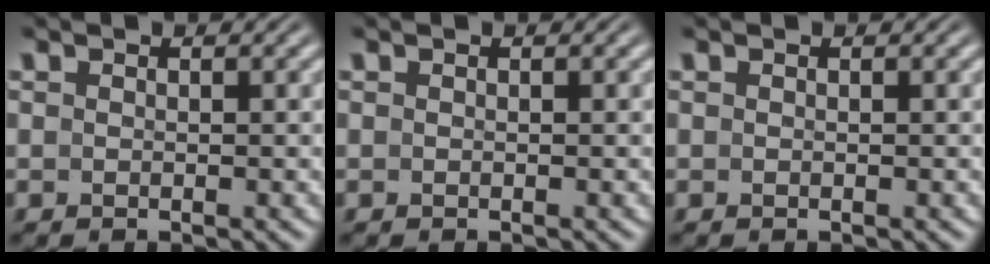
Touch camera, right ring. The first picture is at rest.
{"total": 0.0}
{"total": 0.0}